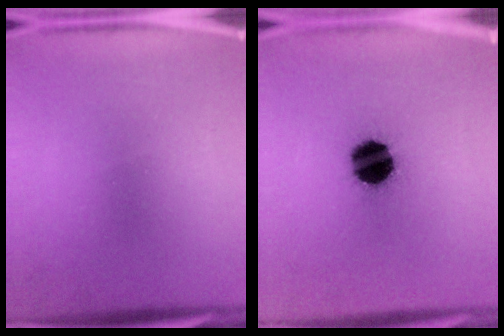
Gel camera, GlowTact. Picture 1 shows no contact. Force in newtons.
{"total": 14.4}